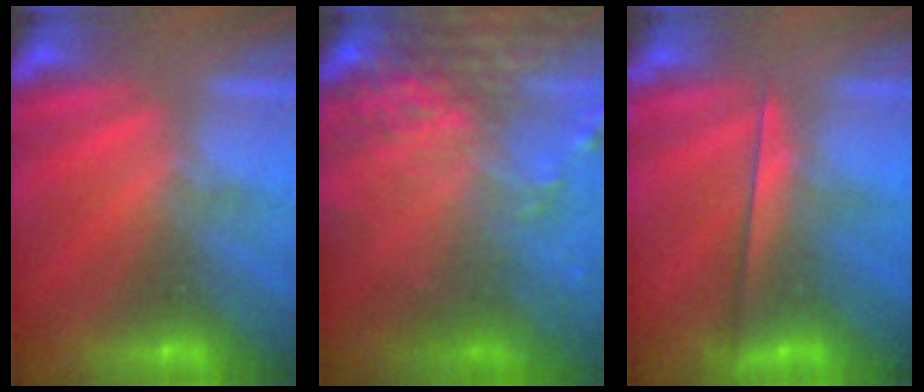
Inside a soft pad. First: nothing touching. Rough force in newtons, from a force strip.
{"total": 6.8}
{"total": 2.4}